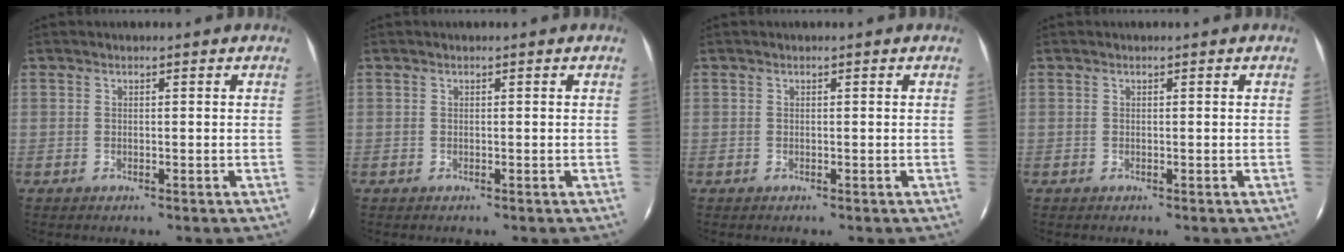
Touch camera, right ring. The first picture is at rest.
{"total": 0.0}
{"total": 0.0}
{"total": 0.0}